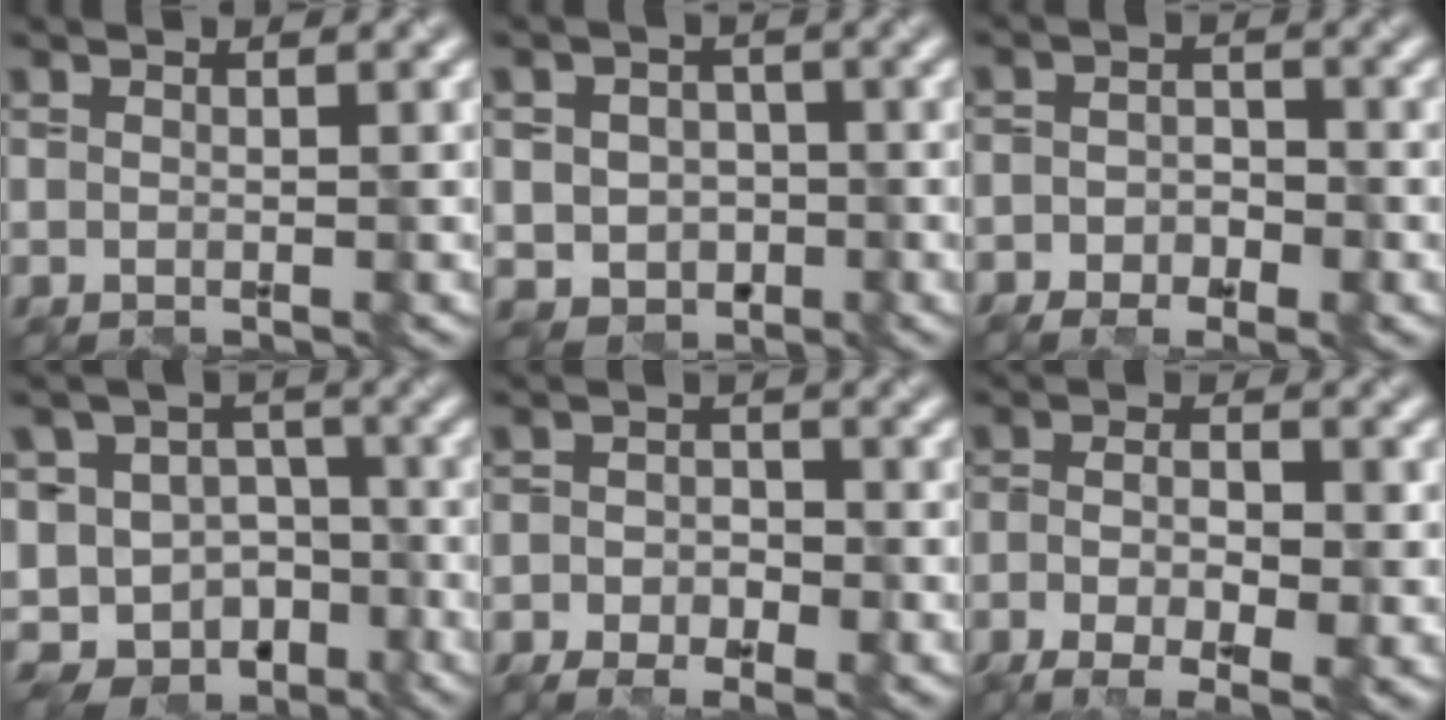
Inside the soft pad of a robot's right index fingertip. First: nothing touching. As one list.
[{"total": 4.2, "force": [-1.3, 3.5, 2.0], "torque": [-0.031, 0.001, -0.011]}, {"total": 3.5, "force": [-2.6, 1.9, 1.5], "torque": [-0.020, 0.003, -0.039]}, {"total": 12.1, "force": [-7.4, 8.6, 4.3], "torque": [-0.060, -0.002, -0.101]}, {"total": 4.4, "force": [-3.0, 2.5, 2.2], "torque": [-0.019, 0.003, -0.044]}, {"total": 6.1, "force": [-2.8, 2.0, 5.0], "torque": [-0.091, -0.001, -0.040]}]